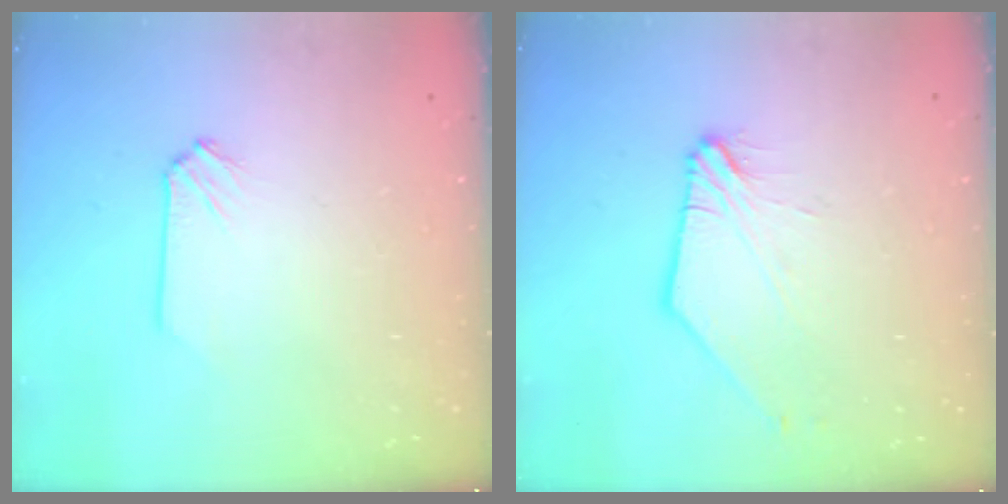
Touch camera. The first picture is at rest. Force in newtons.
{"total": 2.4, "press": 2.4, "slide": 0.5}